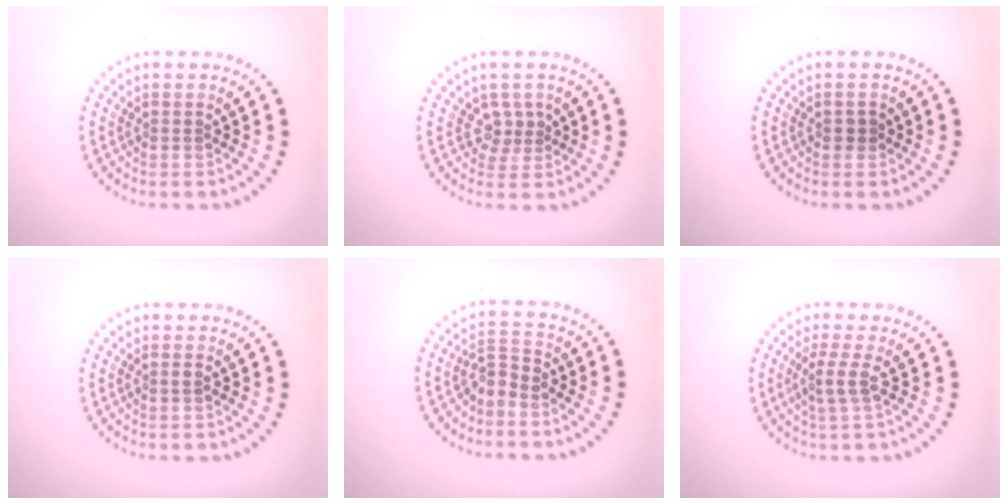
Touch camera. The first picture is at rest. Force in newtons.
{"total": 1.9, "press": 1.3, "slide": 1.4}
{"total": 0.8, "press": 0.8, "slide": 0.1}
{"total": 0.5, "press": 0.3, "slide": 0.4}
{"total": 2.2, "press": 1.5, "slide": 1.6}
{"total": 2.1, "press": 1.5, "slide": 1.4}